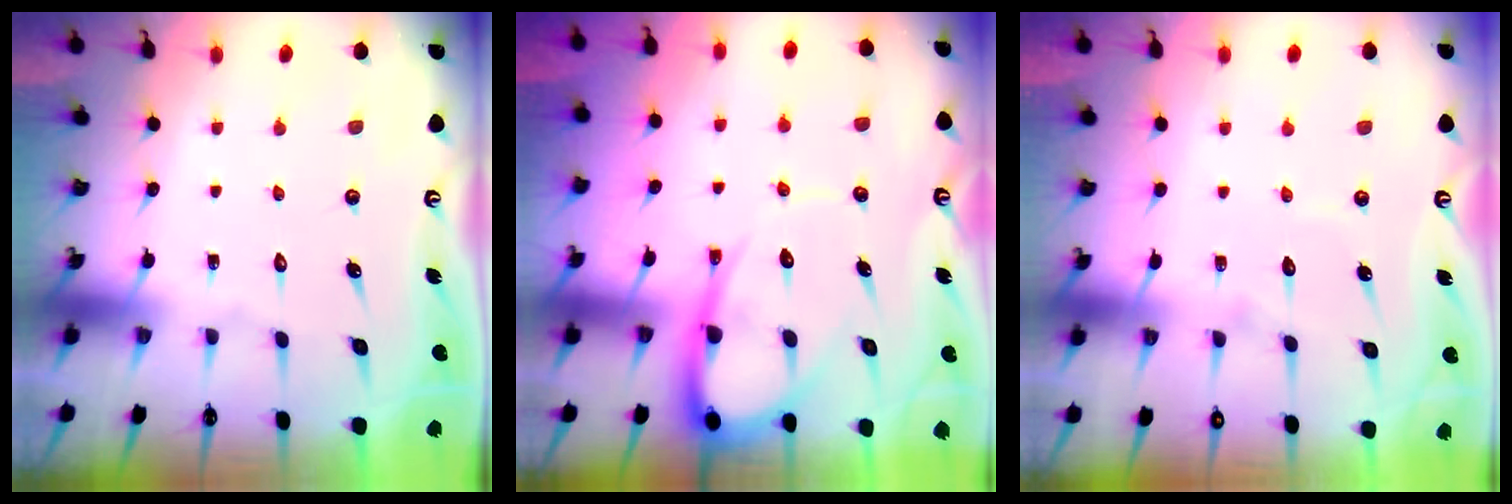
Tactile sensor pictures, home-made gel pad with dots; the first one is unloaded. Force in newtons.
{"total": 10.4, "press": 10.4, "slide": 1.1}
{"total": 5.6, "press": 5.6, "slide": 0.5}